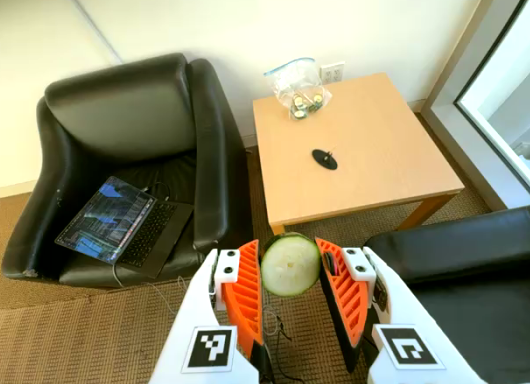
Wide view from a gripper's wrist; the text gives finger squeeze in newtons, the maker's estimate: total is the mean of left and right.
{"total": 10.4, "left": 10.6, "right": 10.2}